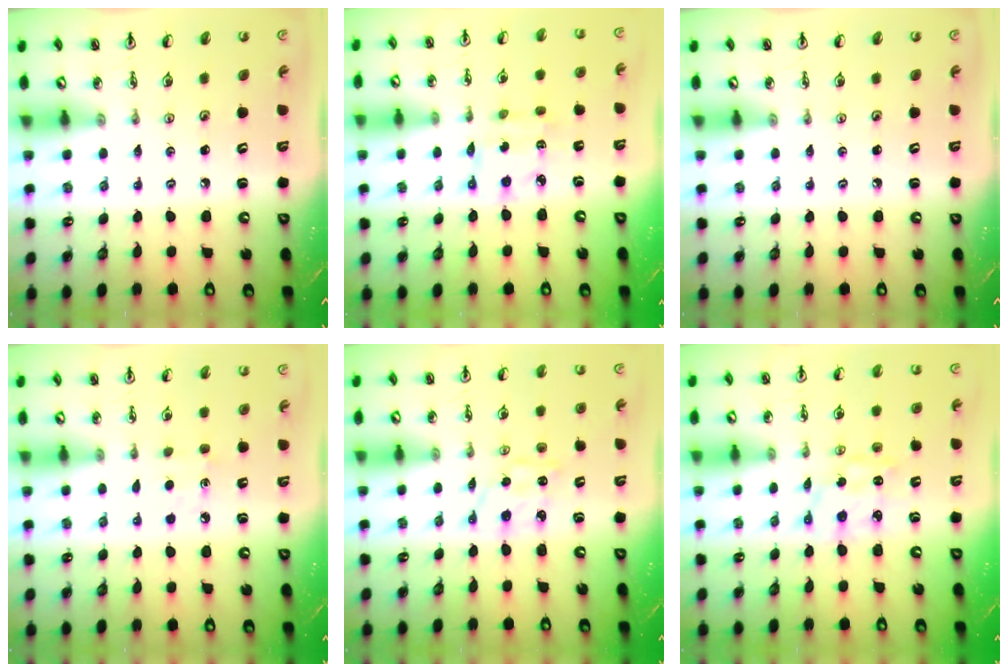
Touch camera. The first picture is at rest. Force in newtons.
{"total": 3.9, "press": 3.9, "slide": 0.2}
{"total": 0.0}
{"total": 5.1, "press": 5.1, "slide": 0.5}
{"total": 2.0, "press": 2.0, "slide": 0.2}
{"total": 2.6, "press": 2.6, "slide": 0.3}